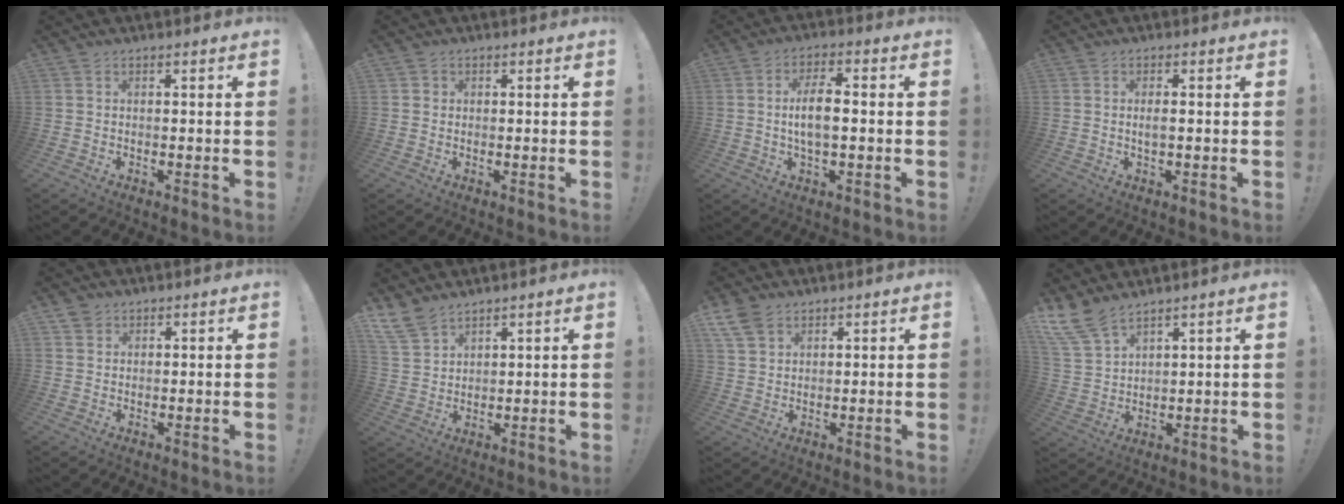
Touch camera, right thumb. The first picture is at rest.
{"total": 1.1, "force": [0.3, 1.0, 0.1], "torque": [0.000, 0.002, 0.005]}
{"total": 7.8, "force": [-0.4, 3.0, 7.2], "torque": [-0.131, 0.004, -0.012]}
{"total": 2.1, "force": [-0.2, 0.6, 2.0], "torque": [-0.035, 0.001, -0.006]}
{"total": 2.0, "force": [1.4, 1.4, 0.1], "torque": [0.003, -0.007, 0.025]}
{"total": 7.8, "force": [6.4, 3.5, 2.8], "torque": [-0.063, -0.032, 0.127]}
{"total": 6.5, "force": [4.3, 3.9, 2.9], "torque": [-0.058, -0.014, 0.085]}
{"total": 8.9, "force": [7.4, 3.1, 3.9], "torque": [-0.094, -0.034, 0.147]}